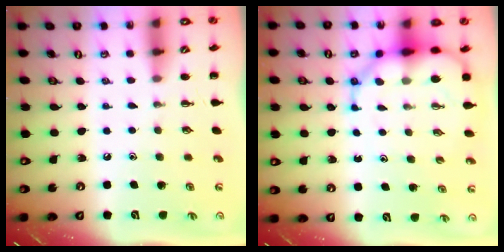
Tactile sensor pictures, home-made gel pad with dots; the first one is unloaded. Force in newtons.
{"total": 10.3, "press": 9.9, "slide": 3.1}